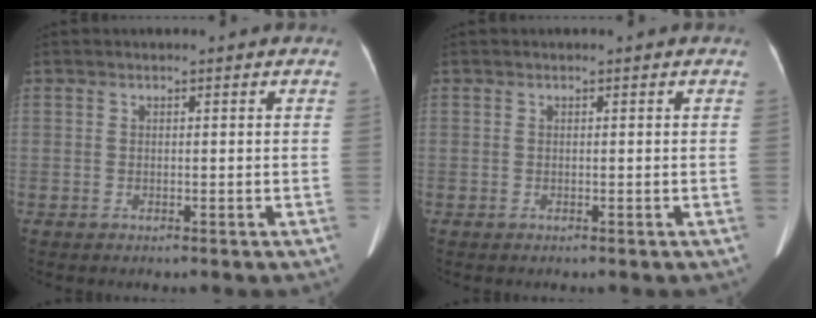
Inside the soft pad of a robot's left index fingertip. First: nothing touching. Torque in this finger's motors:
{"motor_torque": [0.04, 0.04, 0.00, 0.00]}